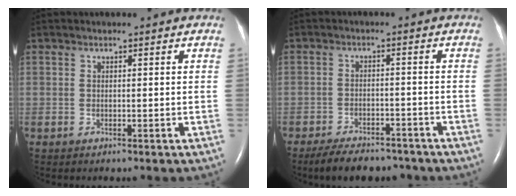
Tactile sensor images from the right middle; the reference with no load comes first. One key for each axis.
{"total": 8.7, "fx": -7.2, "fy": 3.3, "fz": 3.4, "tx": -0.050, "ty": -0.004, "tz": -0.109}